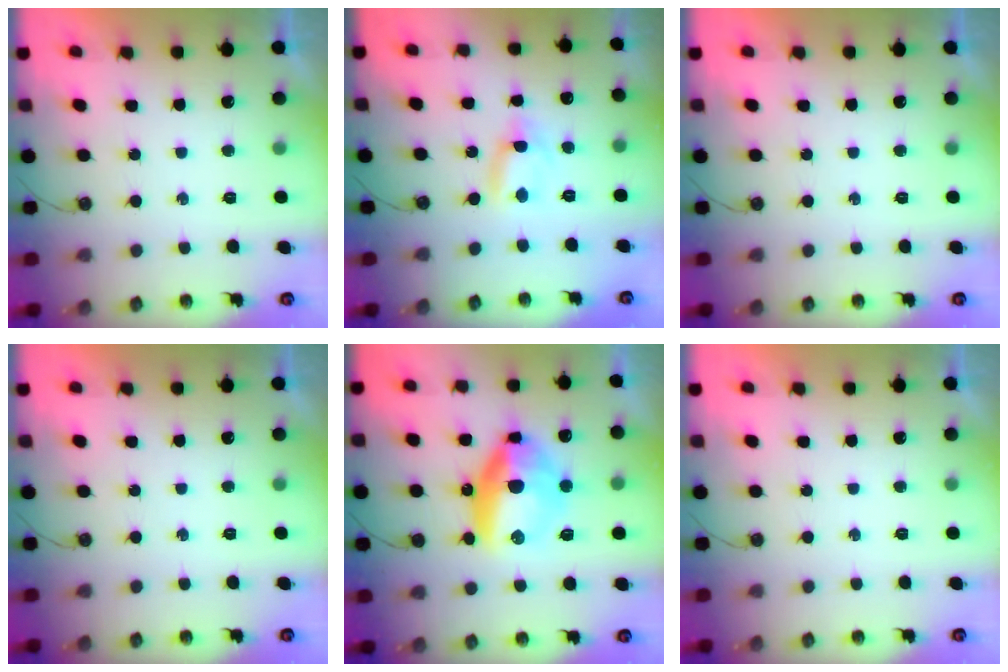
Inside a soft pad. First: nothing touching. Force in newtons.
{"total": 2.2, "press": 2.2, "slide": 0.1}
{"total": 0.0}
{"total": 0.0}
{"total": 13.6, "press": 13.5, "slide": 1.9}
{"total": 0.0}